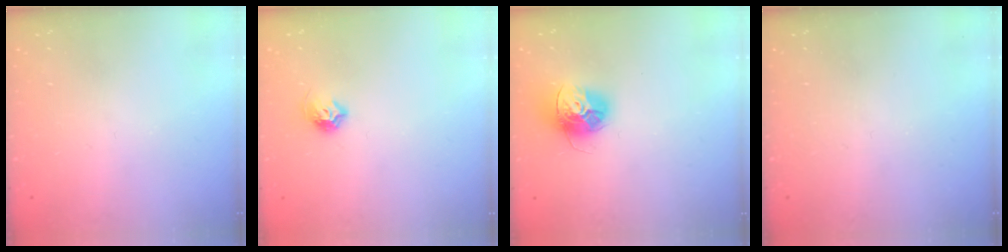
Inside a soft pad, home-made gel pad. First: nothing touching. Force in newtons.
{"total": 7.0, "press": 6.9, "slide": 0.8}
{"total": 15.0, "press": 14.9, "slide": 1.3}
{"total": 0.0}